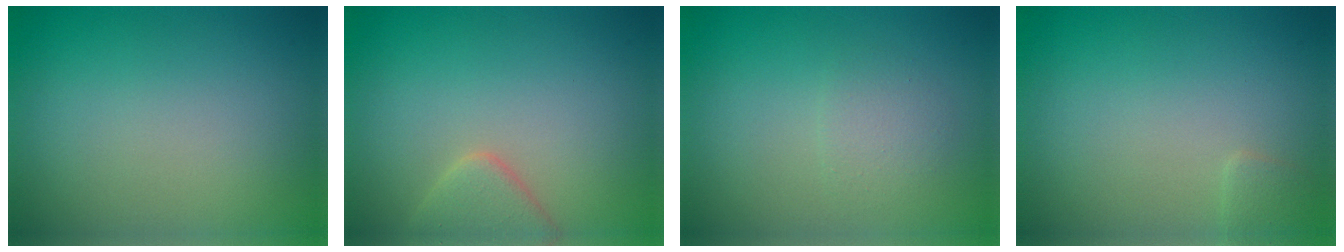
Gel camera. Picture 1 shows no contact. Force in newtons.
{"total": 2.5, "press": 2.5, "slide": 0.2}
{"total": 1.6, "press": 1.6, "slide": 0.0}
{"total": 0.8, "press": 0.8, "slide": 0.0}